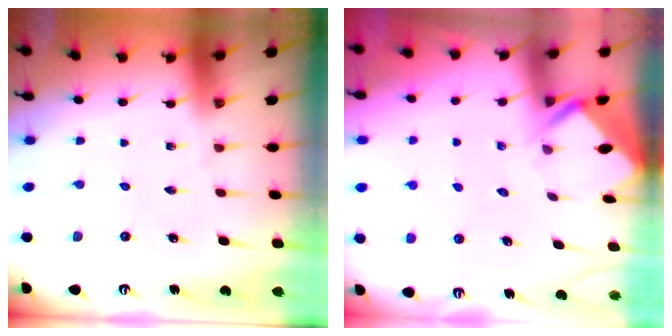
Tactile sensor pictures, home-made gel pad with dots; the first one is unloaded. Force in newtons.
{"total": 2.9, "press": 2.9, "slide": 0.2}